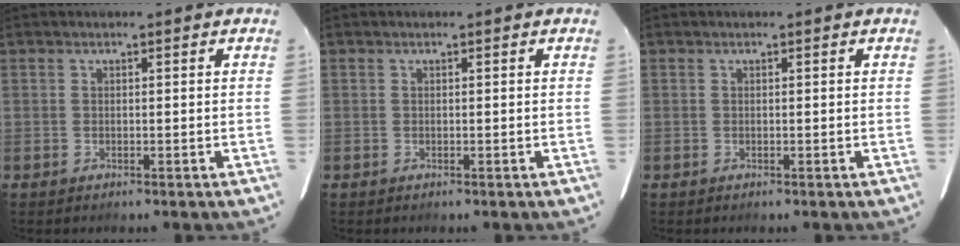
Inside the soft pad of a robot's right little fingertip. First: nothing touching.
{"total": 0.0}
{"total": 0.0}